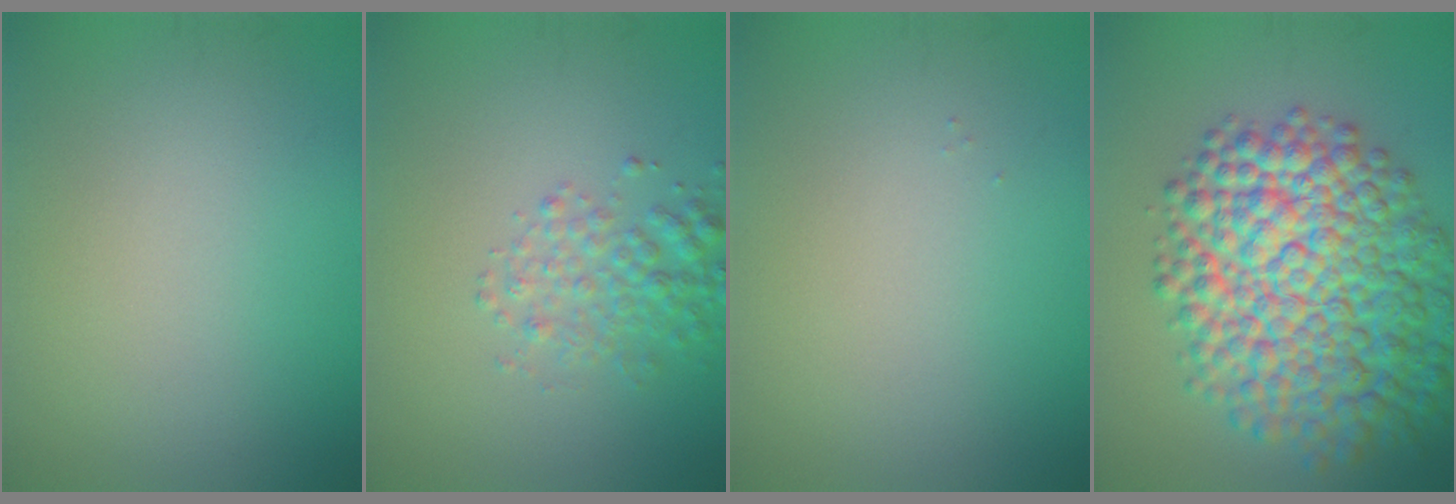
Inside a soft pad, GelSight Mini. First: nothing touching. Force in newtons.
{"total": 2.9, "press": 2.9, "slide": 0.1}
{"total": 0.0}
{"total": 12.9, "press": 12.9, "slide": 0.3}